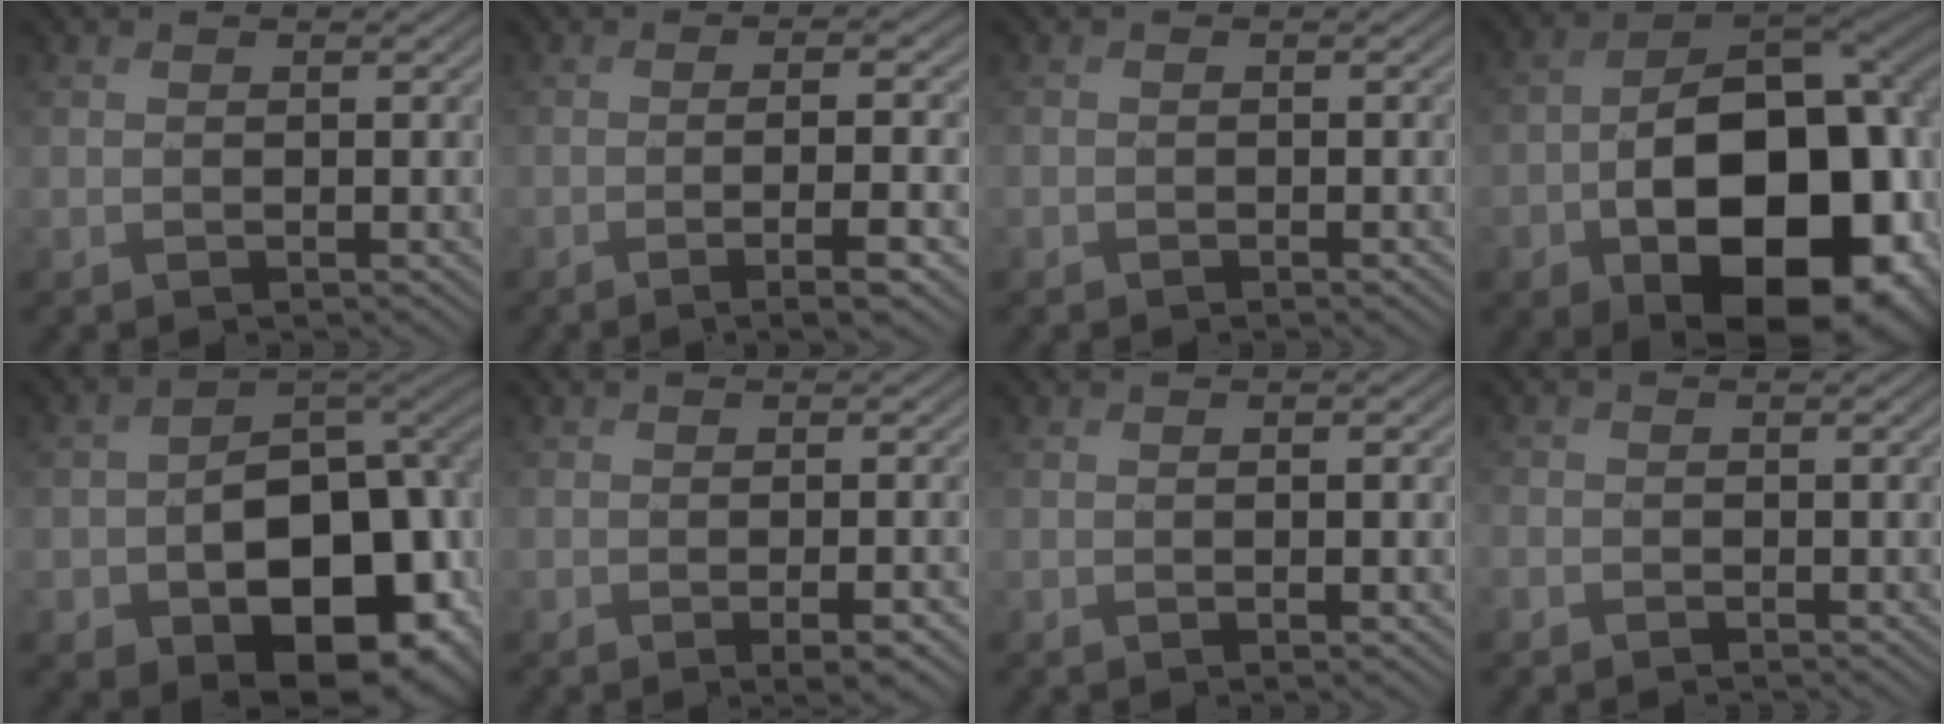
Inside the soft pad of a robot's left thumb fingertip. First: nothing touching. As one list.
[{"total": 6.5, "force": [-1.8, 1.6, 6.1], "torque": [-0.088, -0.006, -0.030]}, {"total": 1.1, "force": [-0.7, 0.7, 0.3], "torque": [-0.004, -0.006, -0.014]}, {"total": 21.7, "force": [-7.0, 13.7, 15.2], "torque": [-0.217, -0.048, -0.088]}, {"total": 18.5, "force": [-6.2, 12.6, 12.0], "torque": [-0.172, -0.055, -0.072]}, {"total": 2.6, "force": [-1.5, 0.8, 1.9], "torque": [-0.029, -0.004, -0.018]}, {"total": 1.3, "force": [-0.2, 0.2, 1.3], "torque": [-0.022, -0.001, -0.005]}, {"total": 1.6, "force": [-1.1, 1.2, 0.2], "torque": [-0.003, -0.005, -0.030]}]